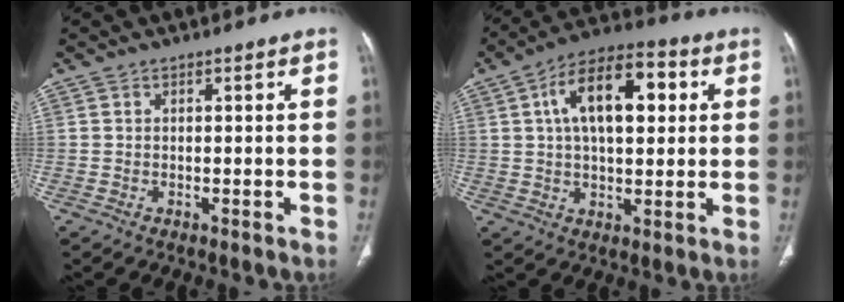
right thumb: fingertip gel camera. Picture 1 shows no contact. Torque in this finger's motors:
{"motor_torque": [1.38, 3.63, 1.33, -0.06, 0.11]}